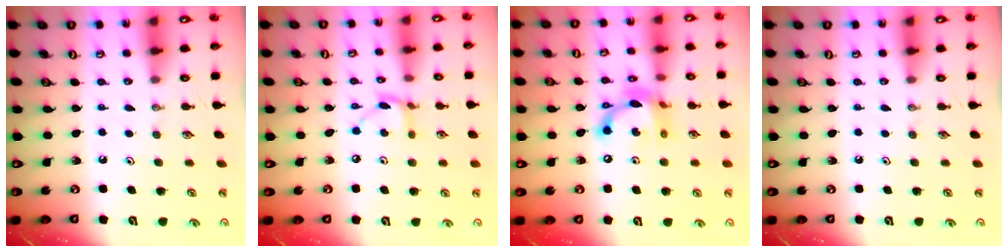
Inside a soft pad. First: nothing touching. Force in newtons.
{"total": 7.0, "press": 7.0, "slide": 0.3}
{"total": 13.6, "press": 13.6, "slide": 0.8}
{"total": 0.0}